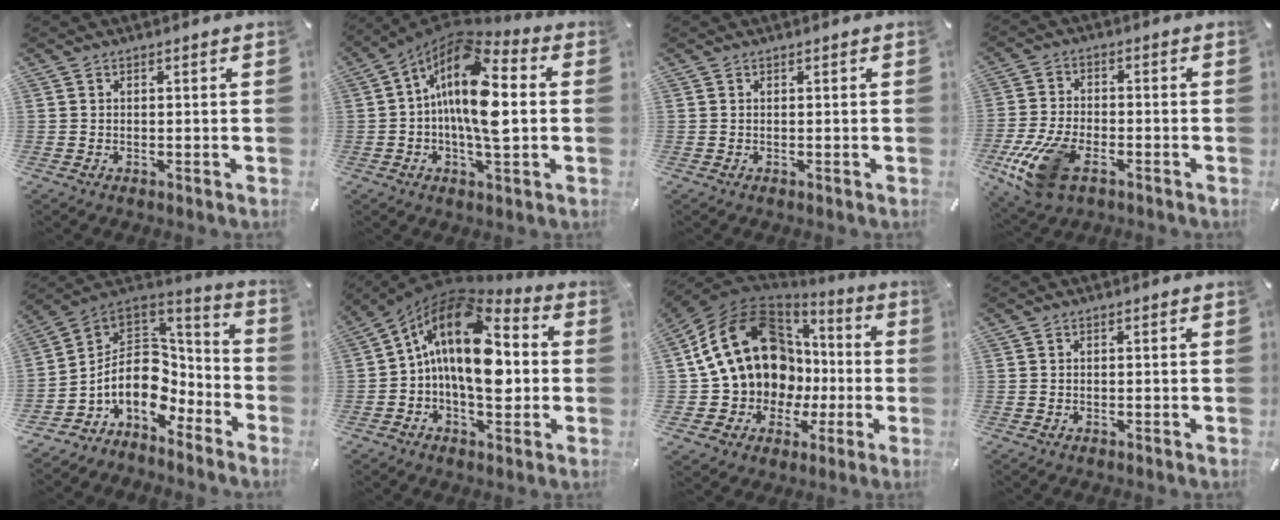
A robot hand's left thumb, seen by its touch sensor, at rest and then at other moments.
{"total": 16.9, "force": [1.4, 7.2, 15.2], "torque": [-0.295, -0.024, 0.020]}
{"total": 0.0}
{"total": 13.9, "force": [-6.3, 7.4, 9.9], "torque": [-0.216, 0.014, -0.109]}
{"total": 13.9, "force": [-2.6, 10.8, 8.4], "torque": [-0.169, -0.021, -0.047]}
{"total": 19.3, "force": [1.7, 11.3, 15.6], "torque": [-0.283, -0.018, 0.018]}
{"total": 22.7, "force": [5.6, 17.8, 13.0], "torque": [-0.277, -0.039, 0.133]}
{"total": 0.0}